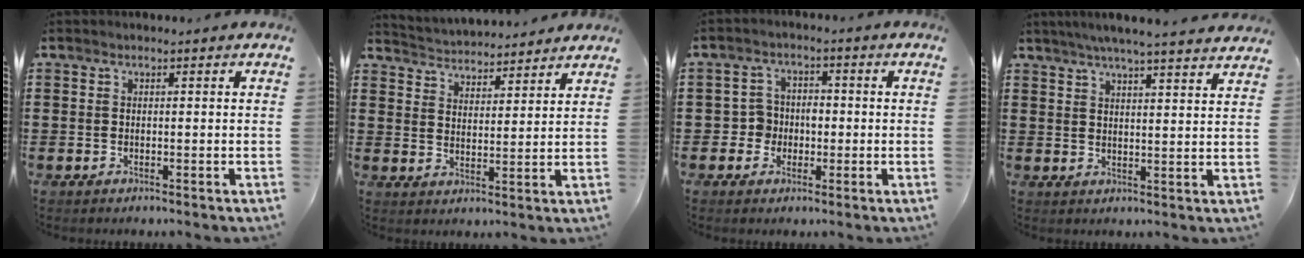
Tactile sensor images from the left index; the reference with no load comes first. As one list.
[{"total": 3.7, "force": [3.6, 0.2, -0.6], "torque": [-0.008, -0.023, 0.062]}, {"total": 3.6, "force": [-1.0, 3.4, 1.0], "torque": [-0.032, 0.007, -0.022]}, {"total": 4.7, "force": [4.3, -0.5, 1.9], "torque": [-0.050, -0.016, 0.075]}]